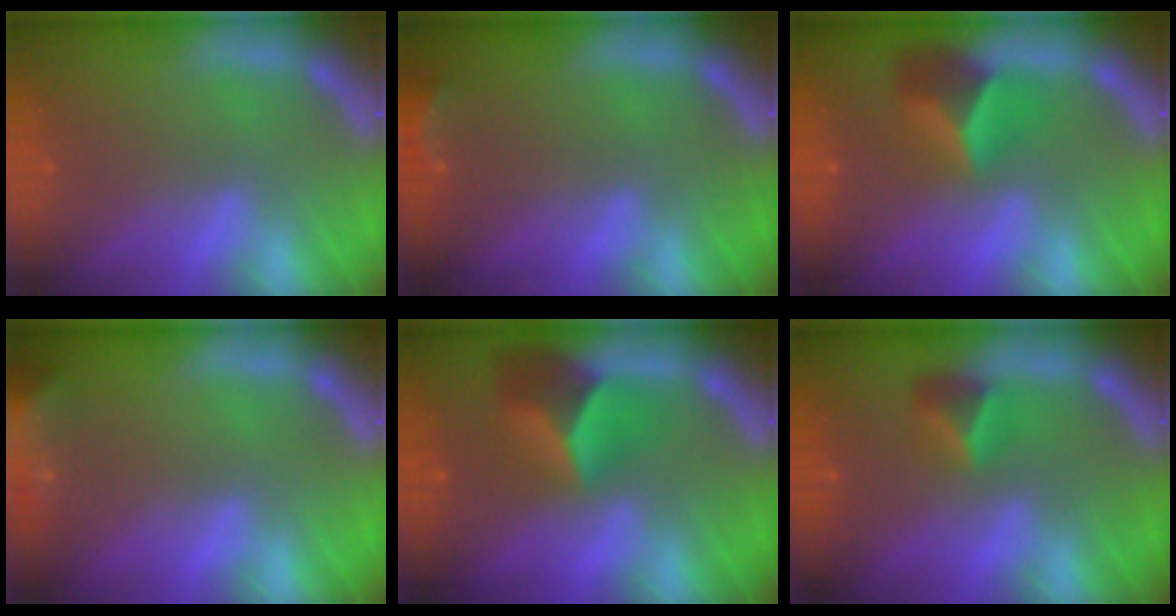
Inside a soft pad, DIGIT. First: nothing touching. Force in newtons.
{"total": 2.4}
{"total": 4.4}
{"total": 7.4}
{"total": 5.4}
{"total": 2.4}